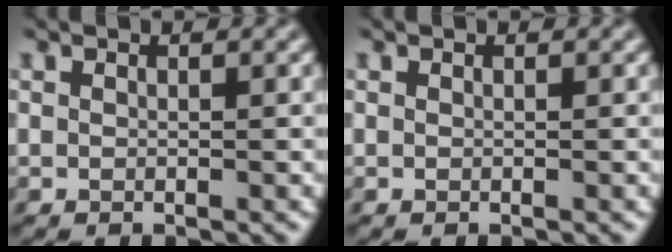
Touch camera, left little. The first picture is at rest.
{"total": 0.0}